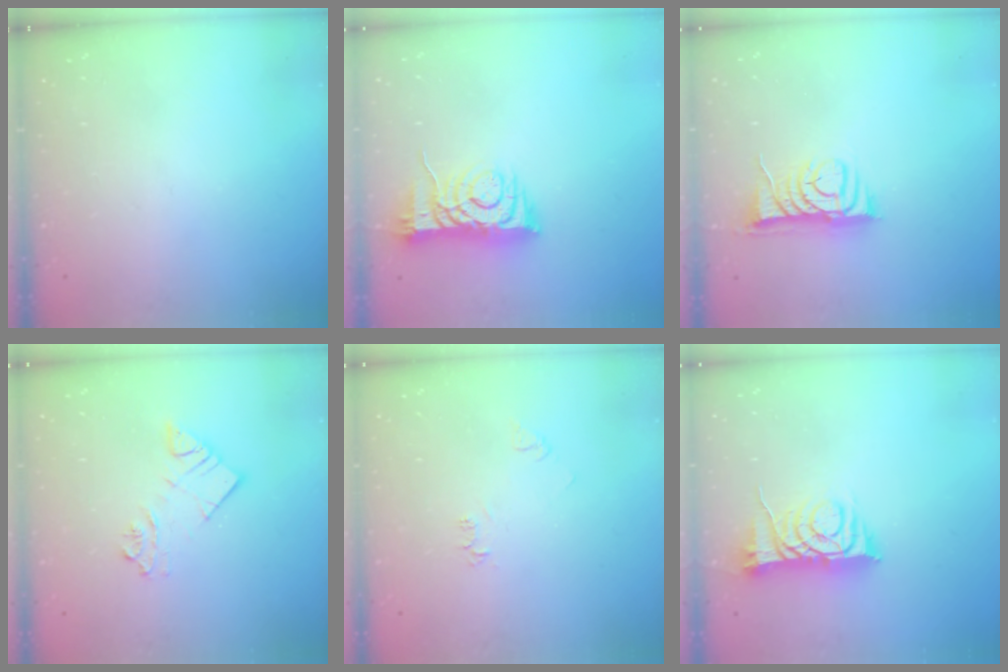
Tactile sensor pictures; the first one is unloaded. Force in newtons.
{"total": 8.0, "press": 7.9, "slide": 1.3}
{"total": 9.0, "press": 8.9, "slide": 0.5}
{"total": 6.1, "press": 6.1, "slide": 0.4}
{"total": 4.3, "press": 4.3, "slide": 0.5}
{"total": 9.4, "press": 9.4, "slide": 0.5}